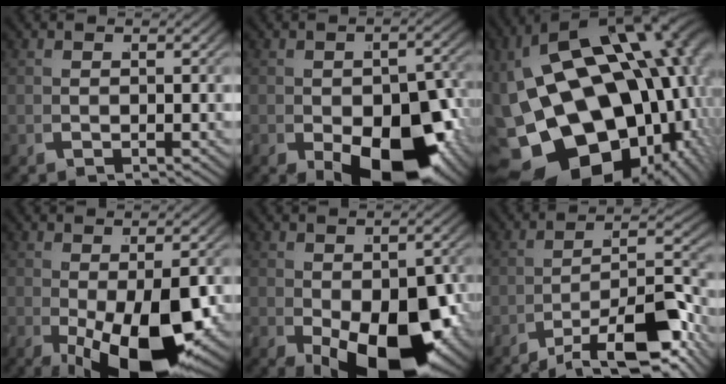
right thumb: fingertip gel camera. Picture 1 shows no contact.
{"total": 12.7, "force": [-3.7, 7.4, 9.7], "torque": [-0.151, -0.050, -0.025]}
{"total": 25.8, "force": [-3.1, 18.2, 17.9], "torque": [-0.351, -0.090, -0.019]}
{"total": 10.7, "force": [-2.9, 4.9, 9.1], "torque": [-0.156, -0.035, -0.023]}
{"total": 12.4, "force": [-2.8, 6.8, 10.0], "torque": [-0.171, -0.057, -0.009]}
{"total": 8.4, "force": [-2.8, 3.8, 6.9], "torque": [-0.103, -0.013, -0.036]}